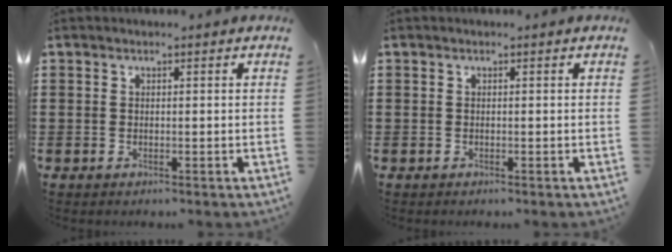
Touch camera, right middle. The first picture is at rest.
{"total": 0.0}